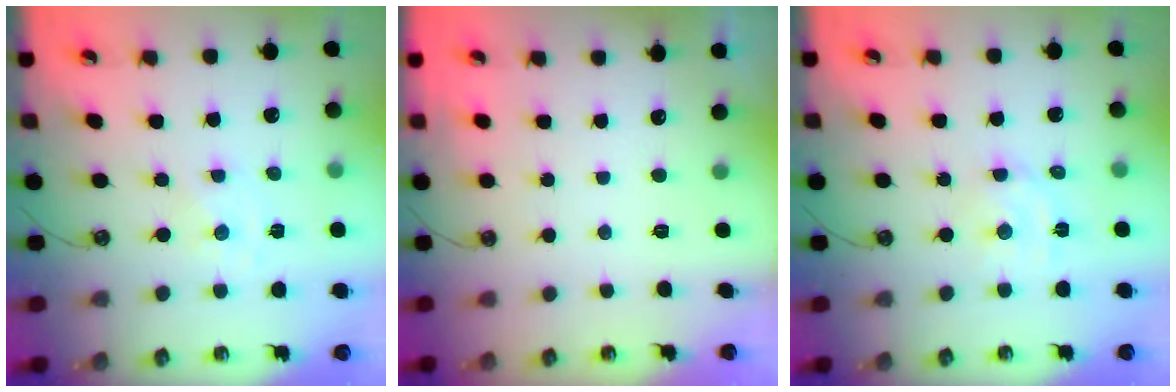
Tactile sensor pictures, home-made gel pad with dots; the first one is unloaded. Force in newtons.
{"total": 0.0}
{"total": 4.7, "press": 4.7, "slide": 0.4}